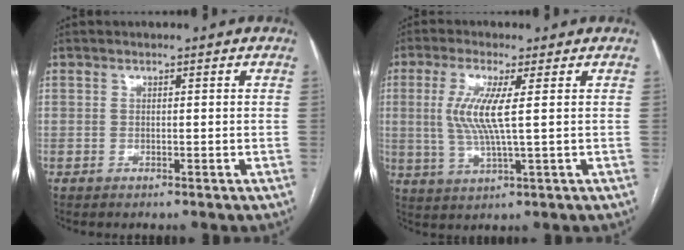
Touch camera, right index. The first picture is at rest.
{"total": 7.2, "force": [1.2, 0.1, 7.1], "torque": [-0.162, -0.005, 0.023]}